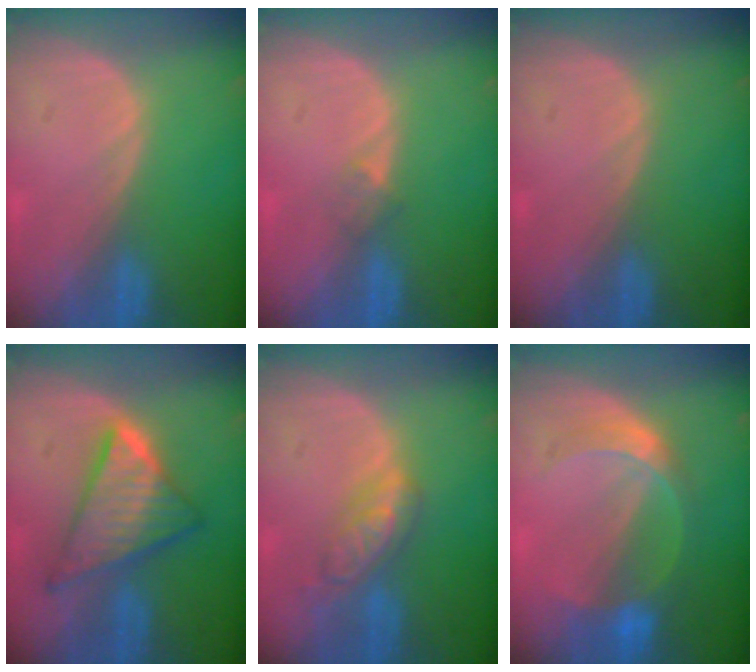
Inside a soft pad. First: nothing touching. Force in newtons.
{"total": 1.5, "press": 1.2, "slide": 1.0}
{"total": 0.0}
{"total": 9.2, "press": 9.2, "slide": 0.7}
{"total": 5.8, "press": 5.0, "slide": 2.9}
{"total": 6.3, "press": 5.6, "slide": 3.0}